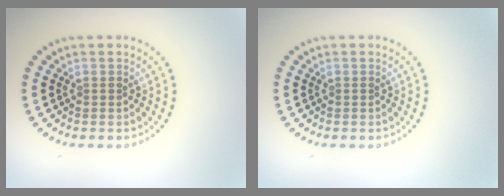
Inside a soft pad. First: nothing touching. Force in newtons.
{"total": 0.0}